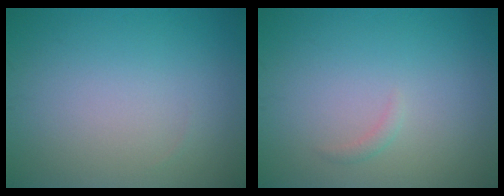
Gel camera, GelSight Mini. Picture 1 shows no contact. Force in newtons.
{"total": 0.7, "press": 0.7, "slide": 0.1}